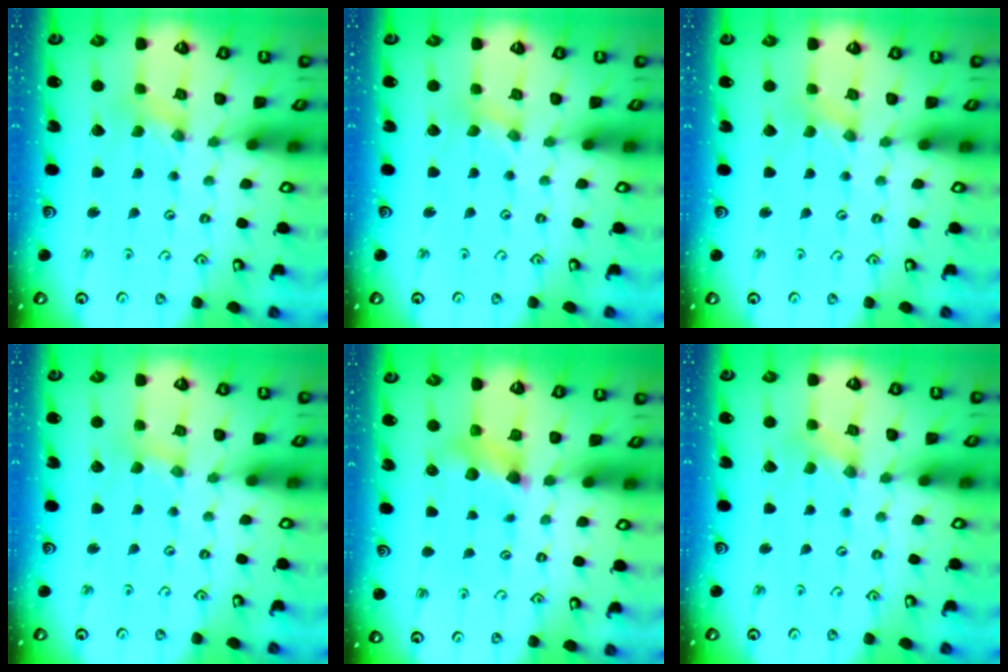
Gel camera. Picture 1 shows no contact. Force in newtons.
{"total": 0.0}
{"total": 0.0}
{"total": 1.6, "press": 1.6, "slide": 0.3}
{"total": 6.6, "press": 6.6, "slide": 0.2}
{"total": 1.3, "press": 1.3, "slide": 0.2}